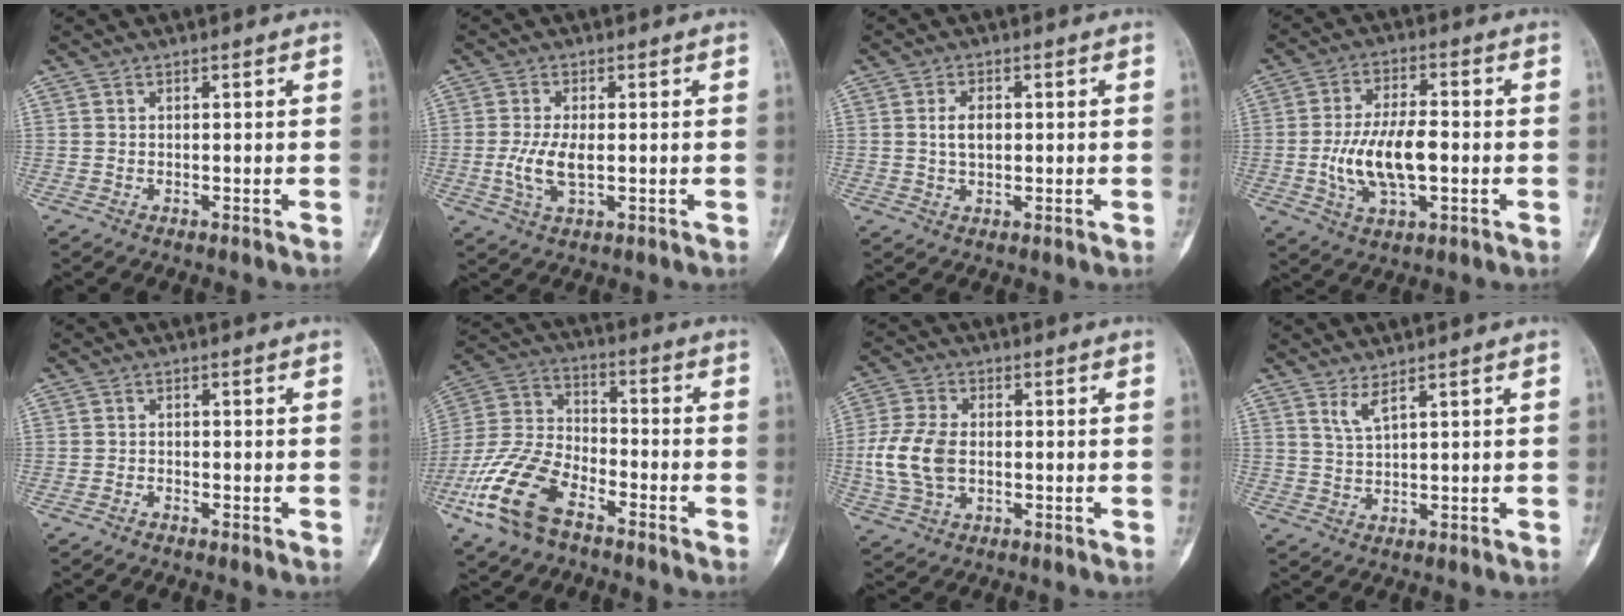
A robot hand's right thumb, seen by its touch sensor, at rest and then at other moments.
{"total": 5.8, "force": [-0.5, 2.5, 5.2], "torque": [-0.119, -0.005, -0.007]}
{"total": 3.7, "force": [0.4, 2.2, 3.0], "torque": [-0.047, 0.002, 0.008]}
{"total": 12.1, "force": [-1.6, 5.6, 10.6], "torque": [-0.200, 0.009, -0.028]}
{"total": 0.7, "force": [-0.6, 0.3, 0.1], "torque": [-0.005, 0.004, -0.014]}
{"total": 17.2, "force": [-9.3, 8.8, 11.5], "torque": [-0.245, 0.043, -0.188]}
{"total": 10.3, "force": [-0.6, 6.6, 7.9], "torque": [-0.170, 0.007, -0.012]}
{"total": 2.8, "force": [1.9, 0.2, 2.0], "torque": [-0.049, -0.020, 0.045]}